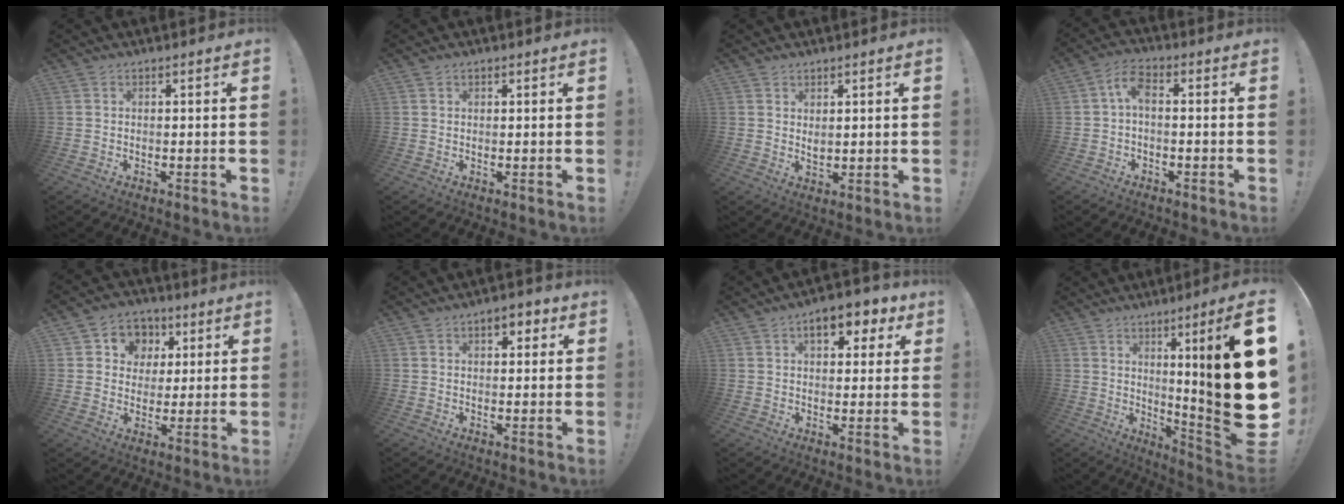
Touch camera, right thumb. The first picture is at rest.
{"total": 0.8, "force": [0.5, 0.6, 0.1], "torque": [0.003, -0.001, 0.009]}
{"total": 2.6, "force": [1.7, 1.4, 1.3], "torque": [-0.008, -0.015, 0.029]}
{"total": 5.4, "force": [-0.2, 2.5, 4.8], "torque": [-0.110, 0.003, -0.003]}
{"total": 8.6, "force": [2.1, 8.0, 2.3], "torque": [-0.029, -0.012, 0.046]}
{"total": 4.2, "force": [1.7, 2.6, 2.9], "torque": [-0.028, 0.000, 0.023]}
{"total": 8.3, "force": [3.7, 4.7, 5.8], "torque": [-0.071, -0.011, 0.061]}
{"total": 22.7, "force": [3.6, 0.4, 22.4], "torque": [-0.326, -0.049, 0.047]}